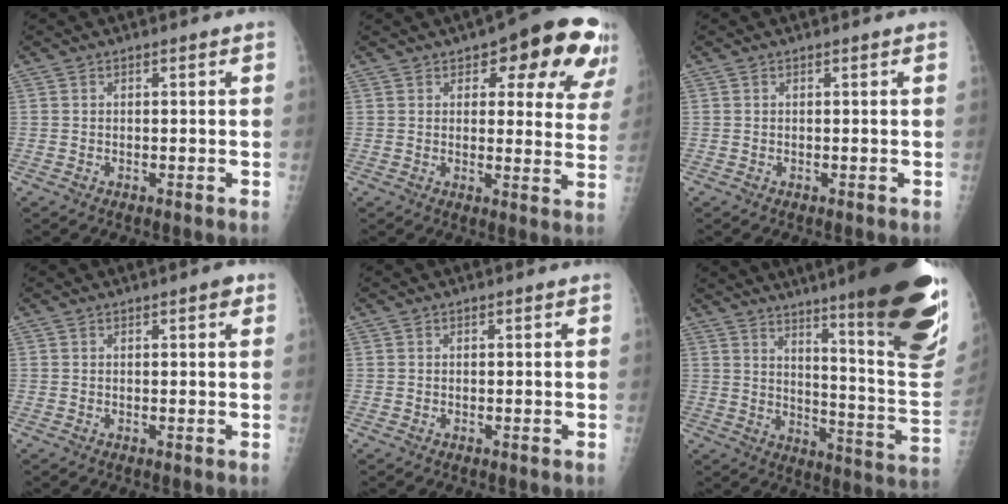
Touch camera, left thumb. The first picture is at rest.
{"total": 17.0, "force": [9.6, 7.1, 12.1], "torque": [-0.101, -0.029, 0.105]}
{"total": 0.0}
{"total": 1.6, "force": [0.8, 0.6, 1.3], "torque": [-0.014, 0.000, 0.008]}
{"total": 0.0}
{"total": 28.5, "force": [17.0, 3.7, 22.5], "torque": [-0.242, -0.083, 0.240]}